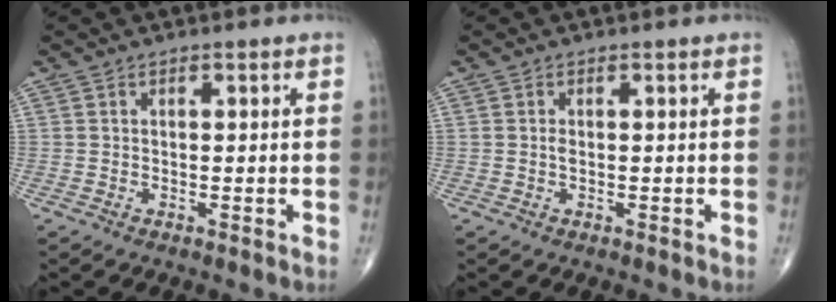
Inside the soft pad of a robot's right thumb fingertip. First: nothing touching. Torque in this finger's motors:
{"motor_torque": [-0.07, 0.17, -0.09, -0.14, -0.06]}